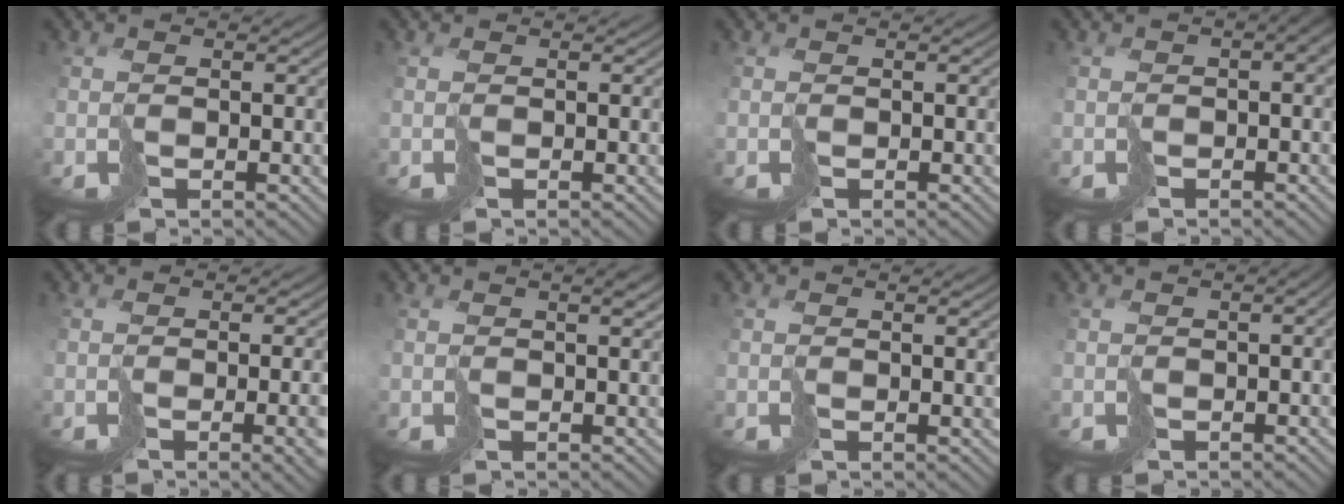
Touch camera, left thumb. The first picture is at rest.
{"total": 0.0}
{"total": 0.0}
{"total": 3.5, "force": [-0.4, 1.5, 3.1], "torque": [-0.040, -0.003, 0.003]}
{"total": 6.7, "force": [-1.6, 2.6, 6.0], "torque": [-0.055, -0.013, -0.007]}
{"total": 1.7, "force": [0.7, 0.3, 1.5], "torque": [-0.023, 0.006, 0.012]}
{"total": 2.0, "force": [0.3, 0.5, 1.9], "torque": [-0.030, -0.001, 0.006]}
{"total": 2.8, "force": [-0.6, 1.1, 2.5], "torque": [-0.029, -0.005, -0.002]}